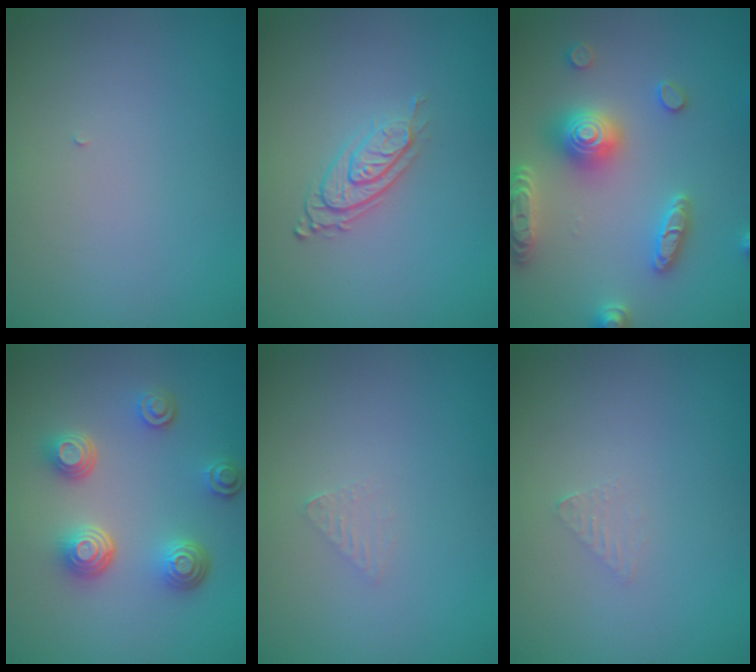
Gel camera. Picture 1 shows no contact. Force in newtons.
{"total": 2.9, "press": 1.9, "slide": 2.1}
{"total": 5.4, "press": 5.3, "slide": 0.9}
{"total": 4.4, "press": 3.4, "slide": 2.8}
{"total": 0.8, "press": 0.8, "slide": 0.1}
{"total": 0.8, "press": 0.8, "slide": 0.1}